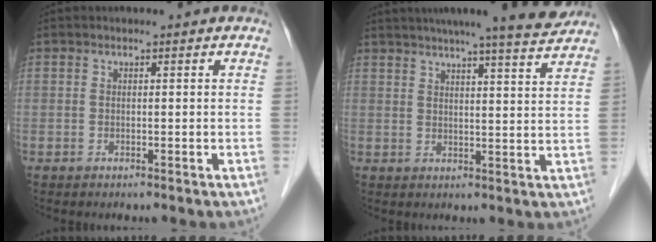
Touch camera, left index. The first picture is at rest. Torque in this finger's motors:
{"motor_torque": [0.14, -0.28, 0.68, 0.16]}